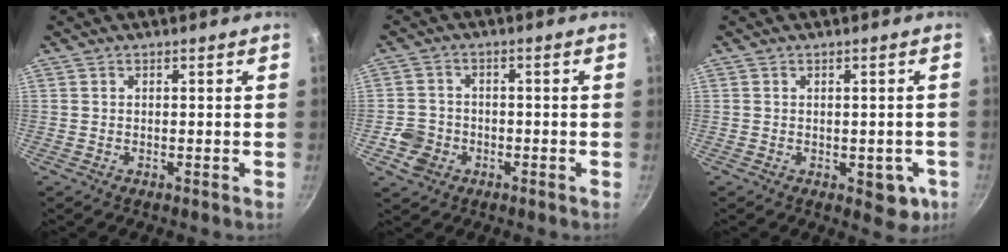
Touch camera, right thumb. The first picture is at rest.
{"total": 5.6, "force": [-2.2, 4.8, 1.8], "torque": [-0.024, 0.024, -0.040]}
{"total": 5.9, "force": [-1.7, 3.5, 4.5], "torque": [-0.029, 0.006, -0.016]}